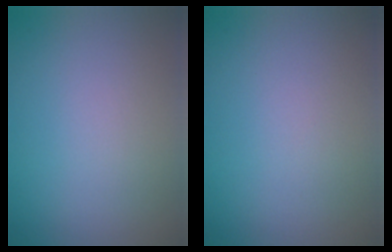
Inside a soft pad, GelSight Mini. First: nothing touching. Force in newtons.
{"total": 0.0}